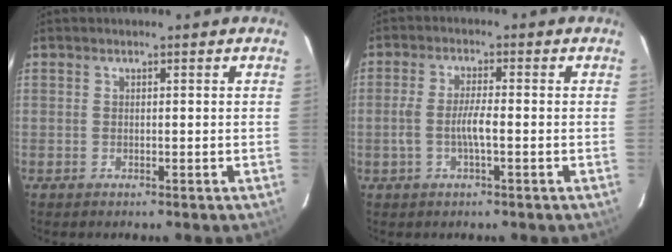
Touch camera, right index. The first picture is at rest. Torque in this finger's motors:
{"motor_torque": [0.51, -0.04, 0.47, 0.10]}